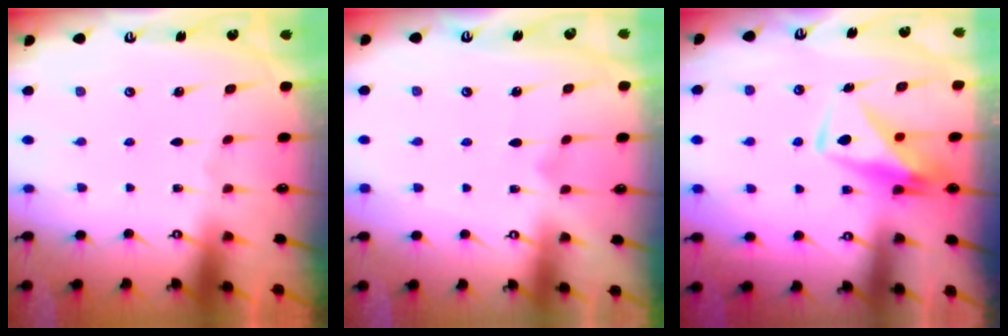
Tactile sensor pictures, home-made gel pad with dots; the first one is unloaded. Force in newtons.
{"total": 3.8, "press": 3.8, "slide": 0.2}
{"total": 11.4, "press": 11.3, "slide": 0.9}